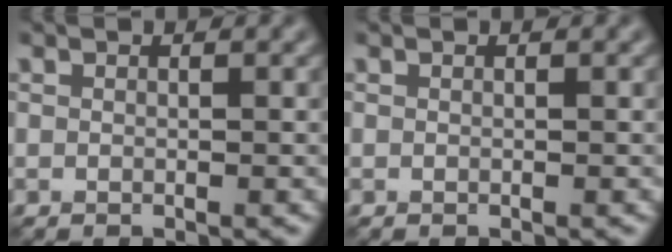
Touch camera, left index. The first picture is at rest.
{"total": 0.0}